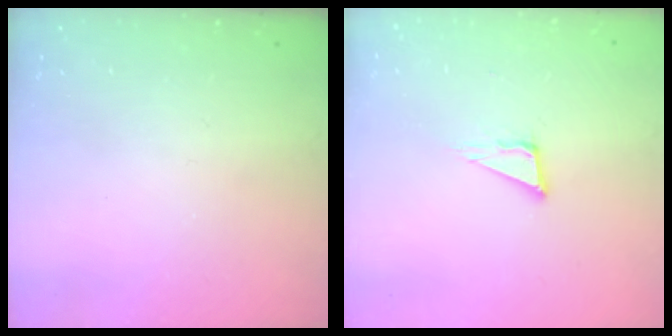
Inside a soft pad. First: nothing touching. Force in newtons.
{"total": 5.9, "press": 5.8, "slide": 1.3}